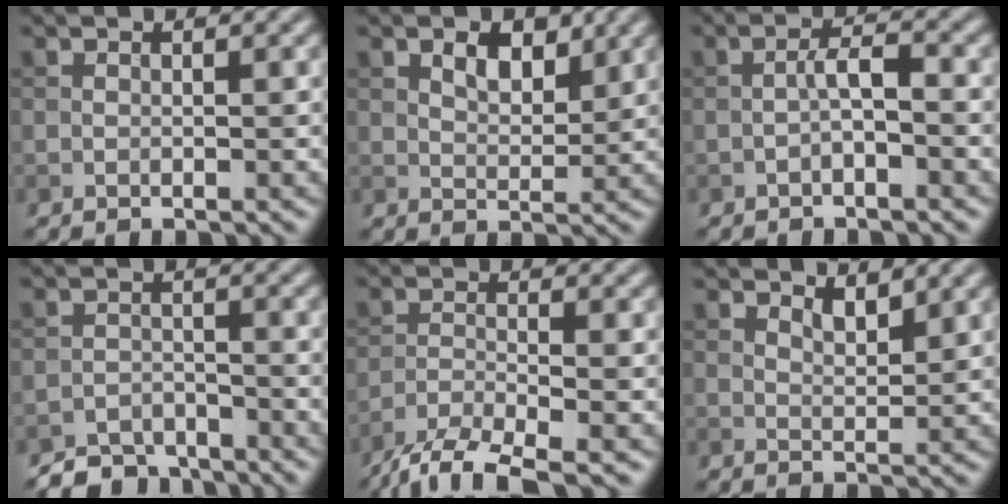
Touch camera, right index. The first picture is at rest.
{"total": 2.8, "force": [1.6, 1.5, 1.8], "torque": [-0.035, 0.001, 0.024]}
{"total": 2.0, "force": [-0.8, 0.4, 1.8], "torque": [-0.034, 0.011, -0.019]}
{"total": 3.9, "force": [-3.6, 1.3, 0.5], "torque": [0.000, 0.001, -0.071]}
{"total": 5.5, "force": [-4.4, 1.1, 3.2], "torque": [-0.061, -0.011, -0.089]}
{"total": 1.8, "force": [1.5, 0.5, 1.0], "torque": [-0.020, -0.003, 0.028]}